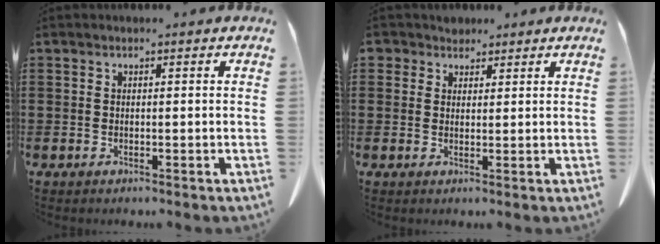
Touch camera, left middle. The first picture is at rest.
{"total": 2.5, "force": [2.0, 1.5, 0.2], "torque": [-0.007, 0.005, 0.037]}